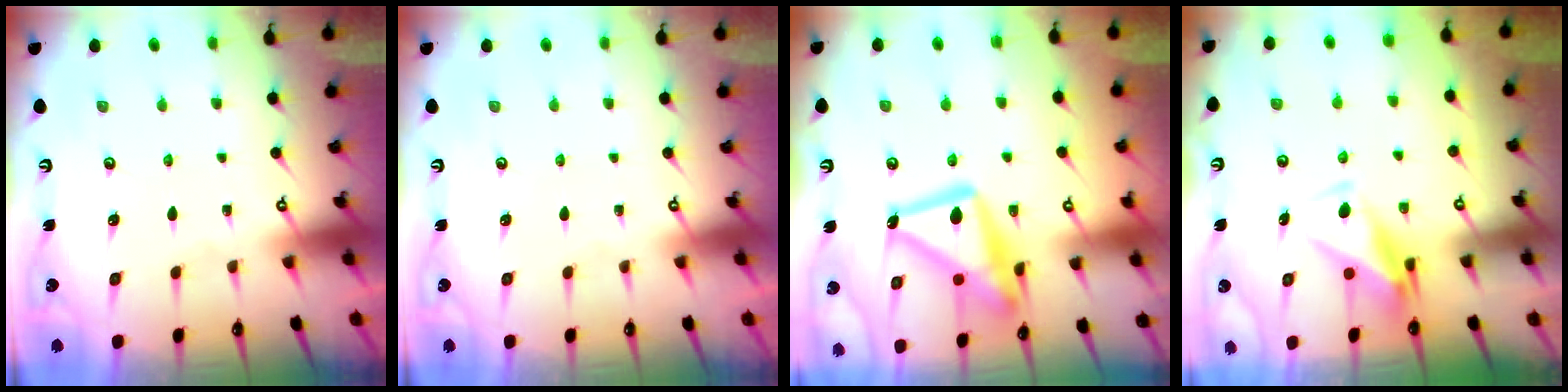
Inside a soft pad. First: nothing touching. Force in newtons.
{"total": 0.0}
{"total": 18.7, "press": 18.6, "slide": 1.5}
{"total": 10.4, "press": 10.3, "slide": 1.7}